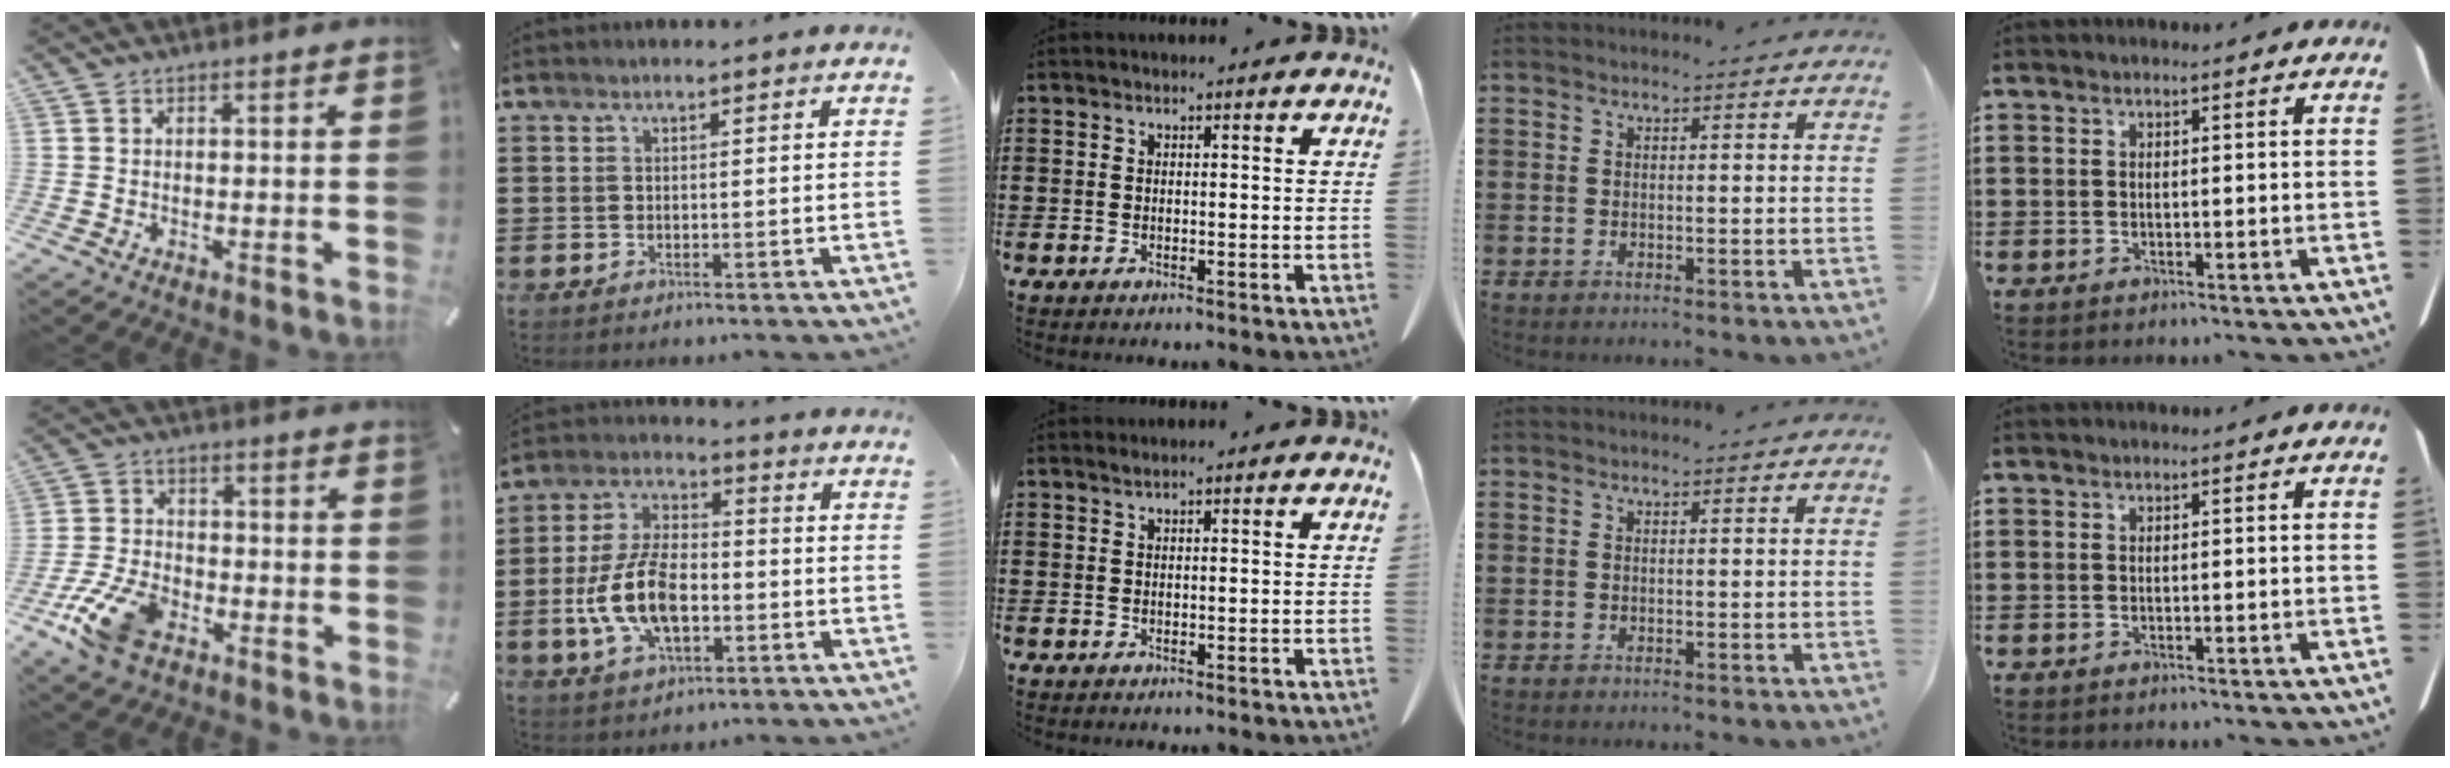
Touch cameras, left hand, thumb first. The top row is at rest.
{"thumb": {"total": 11.6, "force": [-5.8, 6.9, 7.4], "torque": [-0.154, 0.024, -0.104]}, "index": {"total": 11.1, "force": [-2.6, 5.9, 9.1], "torque": [-0.214, 0.000, -0.054]}, "middle": {"total": 0.6, "force": [0.5, -0.1, 0.4], "torque": [-0.008, -0.003, 0.011]}}